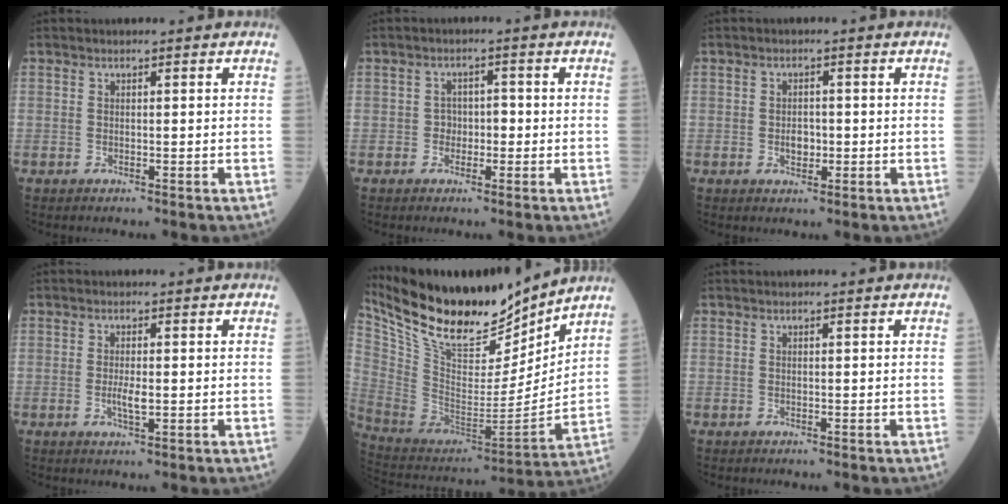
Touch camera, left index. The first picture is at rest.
{"total": 2.4, "force": [-0.6, 1.9, 1.4], "torque": [-0.014, 0.009, -0.012]}
{"total": 2.2, "force": [-0.5, 1.5, 1.6], "torque": [-0.026, 0.003, -0.004]}
{"total": 2.4, "force": [-0.3, 0.6, 2.3], "torque": [-0.051, -0.002, -0.004]}
{"total": 22.6, "force": [19.7, 5.2, 9.7], "torque": [-0.192, -0.023, 0.343]}
{"total": 0.0}